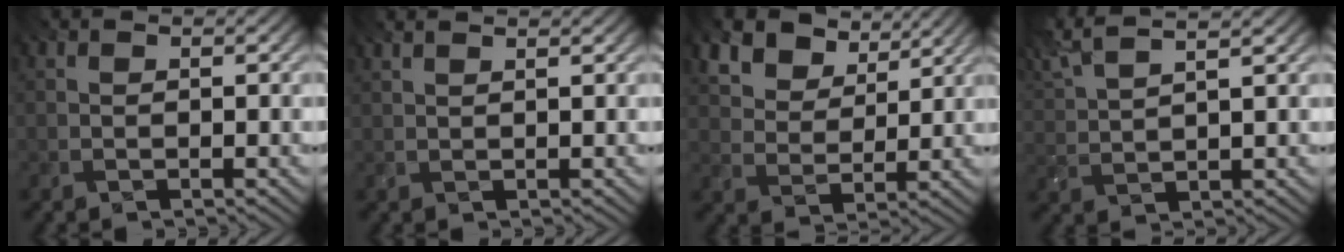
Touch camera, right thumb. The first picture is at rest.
{"total": 2.3, "force": [1.8, 0.3, 1.3], "torque": [-0.014, 0.003, 0.014]}
{"total": 9.8, "force": [6.2, 5.8, 5.0], "torque": [-0.136, -0.012, 0.113]}
{"total": 6.5, "force": [5.0, 1.2, 4.0], "torque": [-0.086, 0.024, 0.088]}